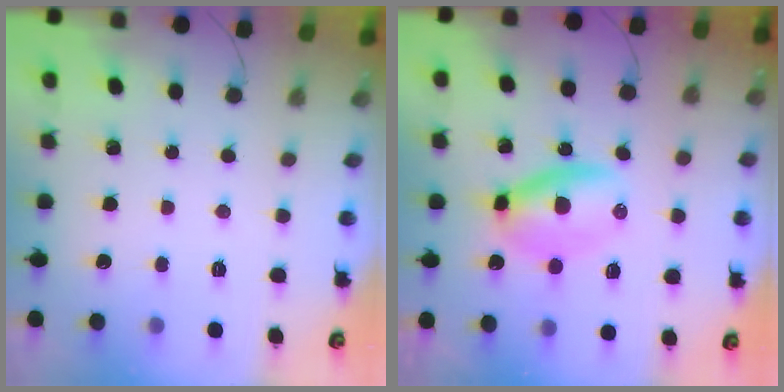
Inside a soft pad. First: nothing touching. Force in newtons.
{"total": 6.4, "press": 6.3, "slide": 1.4}